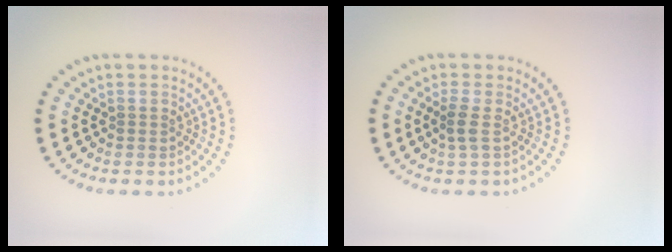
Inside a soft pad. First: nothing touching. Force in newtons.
{"total": 1.3, "press": 1.0, "slide": 0.8}